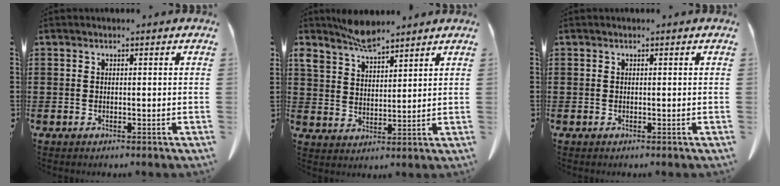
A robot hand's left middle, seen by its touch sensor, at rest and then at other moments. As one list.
[{"total": 5.9, "force": [5.4, 1.6, 1.9], "torque": [-0.057, -0.013, 0.103]}, {"total": 0.0}]